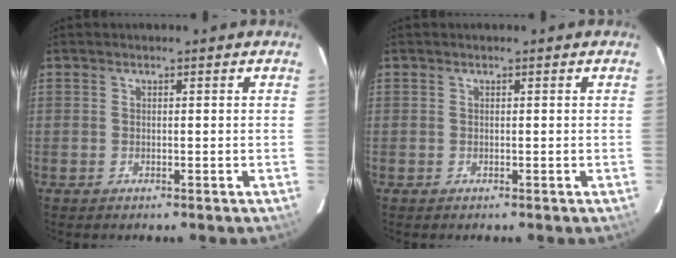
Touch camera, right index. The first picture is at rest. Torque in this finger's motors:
{"motor_torque": [-0.02, -0.02, 0.02, 0.00]}